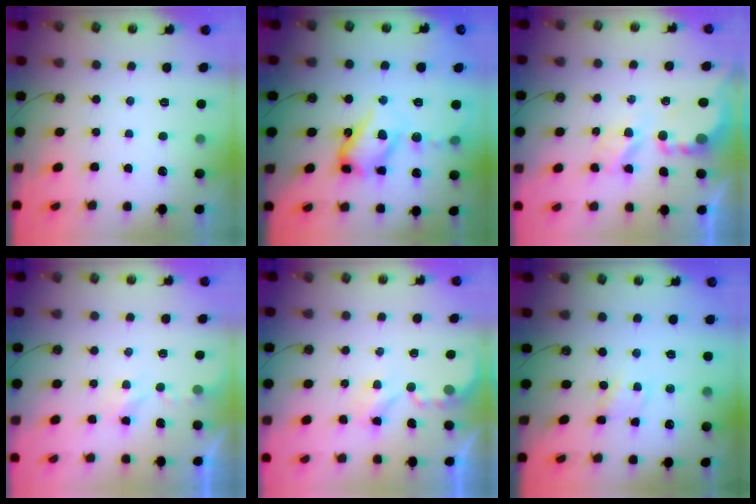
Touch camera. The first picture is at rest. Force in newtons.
{"total": 17.3, "press": 17.2, "slide": 2.3}
{"total": 6.8, "press": 6.7, "slide": 0.5}
{"total": 2.2, "press": 2.1, "slide": 0.4}
{"total": 2.8, "press": 2.8, "slide": 0.4}
{"total": 2.8, "press": 2.8, "slide": 0.3}